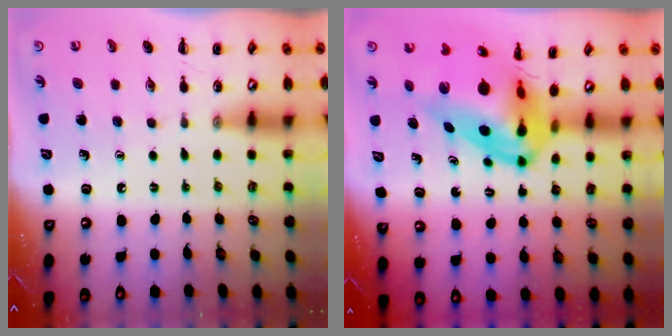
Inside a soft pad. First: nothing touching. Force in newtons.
{"total": 10.7, "press": 10.3, "slide": 2.9}